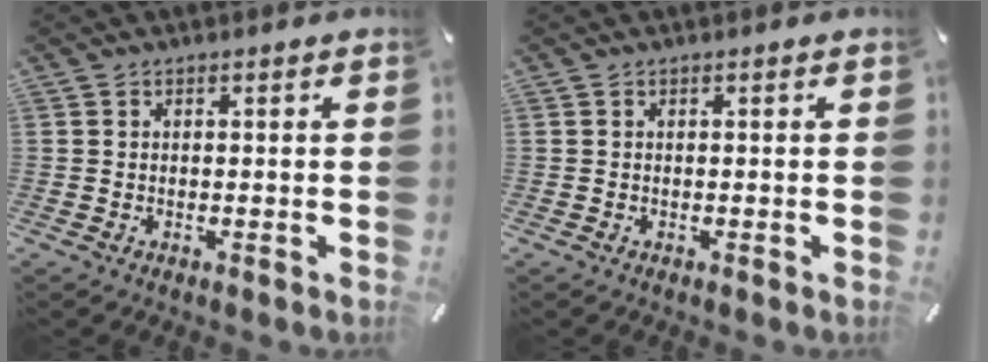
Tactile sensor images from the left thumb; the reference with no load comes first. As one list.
[{"total": 0.0}]